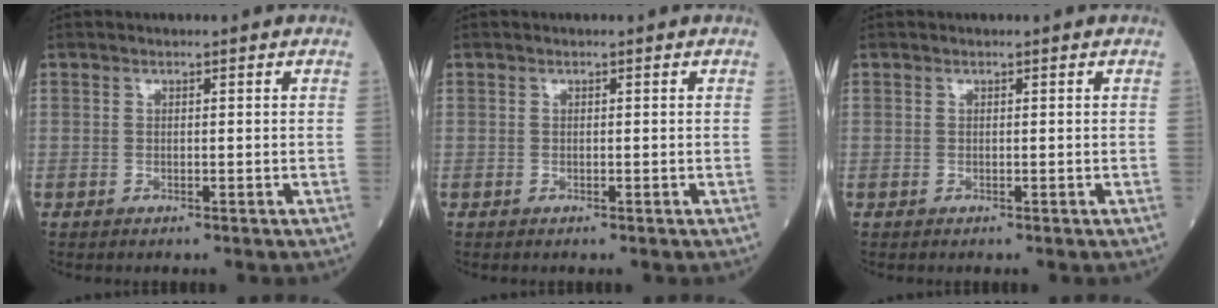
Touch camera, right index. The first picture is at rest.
{"total": 0.0}
{"total": 0.0}